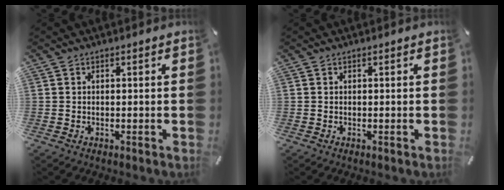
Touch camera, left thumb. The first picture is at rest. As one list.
[{"total": 0.0}]